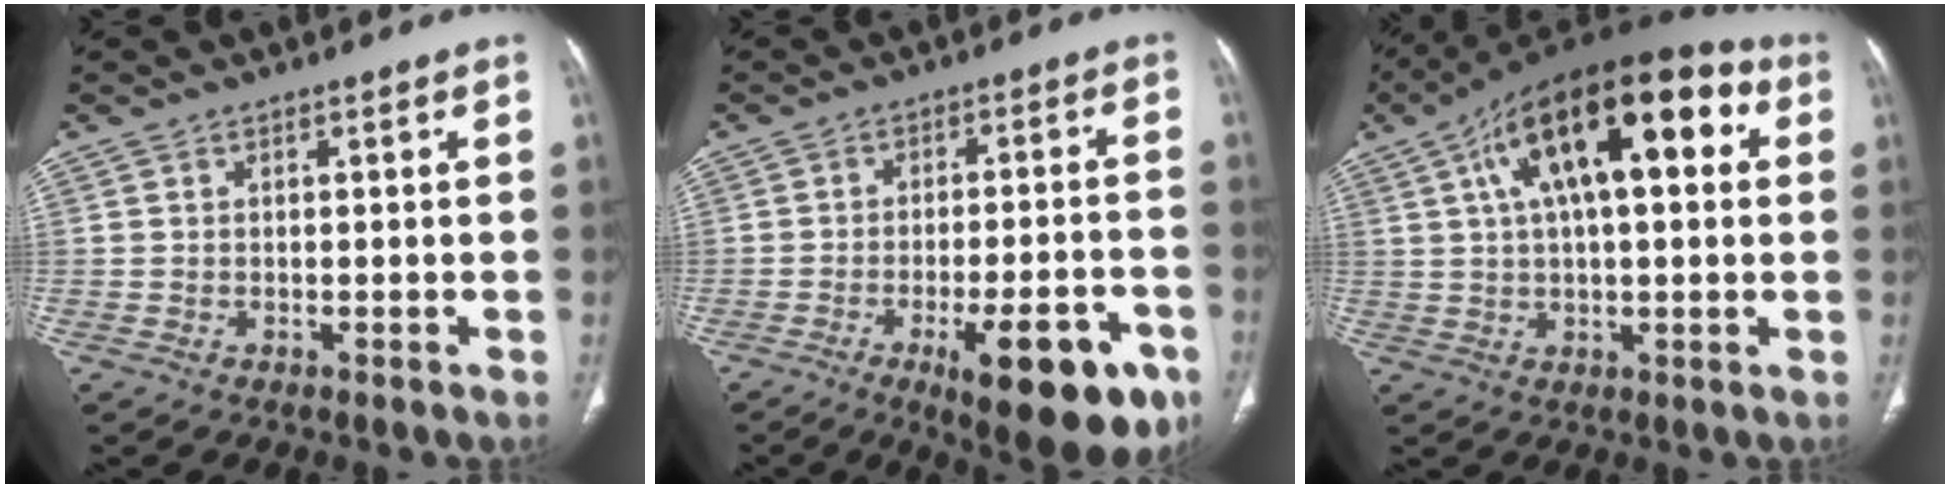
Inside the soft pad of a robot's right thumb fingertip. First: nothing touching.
{"total": 17.2, "force": [-8.4, 5.7, 13.8], "torque": [-0.141, 0.036, -0.106]}
{"total": 22.0, "force": [6.8, 9.2, 18.7], "torque": [-0.289, 0.032, 0.102]}